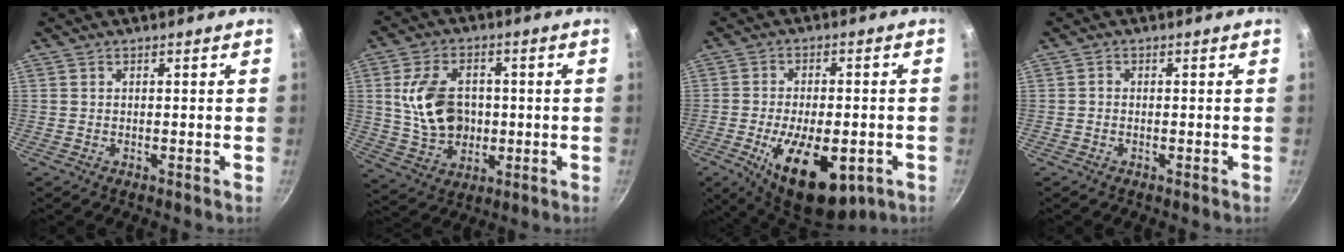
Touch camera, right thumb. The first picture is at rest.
{"total": 13.0, "force": [0.9, 9.4, 8.9], "torque": [-0.143, 0.002, 0.025]}
{"total": 17.0, "force": [-6.0, 8.2, 13.6], "torque": [-0.198, 0.005, -0.079]}
{"total": 0.6, "force": [-0.2, 0.5, 0.2], "torque": [-0.003, 0.002, -0.006]}